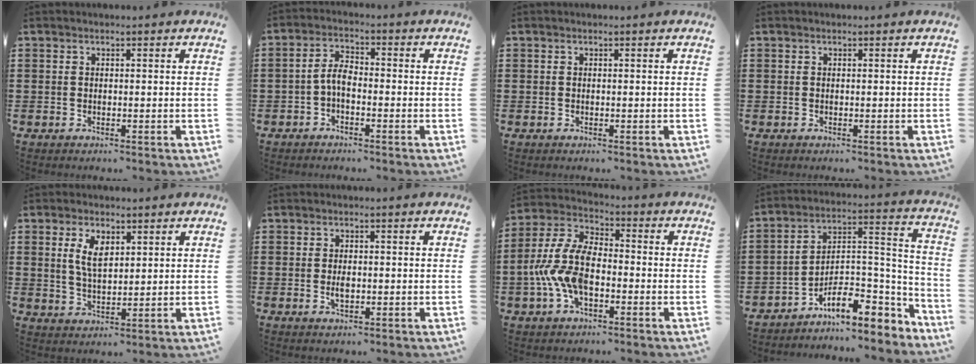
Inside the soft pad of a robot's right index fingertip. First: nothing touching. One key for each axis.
{"total": 3.5, "fx": -1.3, "fy": 1.5, "fz": 2.9, "tx": -0.068, "ty": 0.005, "tz": -0.030}
{"total": 0.0}
{"total": 0.0}
{"total": 4.9, "fx": 1.9, "fy": 2.5, "fz": 3.8, "tx": -0.084, "ty": 0.009, "tz": 0.034}
{"total": 1.9, "fx": -0.2, "fy": 0.8, "fz": 1.7, "tx": -0.033, "ty": -0.001, "tz": -0.003}
{"total": 9.8, "fx": -2.2, "fy": 5.4, "fz": 7.9, "tx": -0.203, "ty": -0.005, "tz": -0.049}
{"total": 9.3, "fx": -6.3, "fy": 4.0, "fz": 5.4, "tx": -0.088, "ty": 0.007, "tz": -0.115}